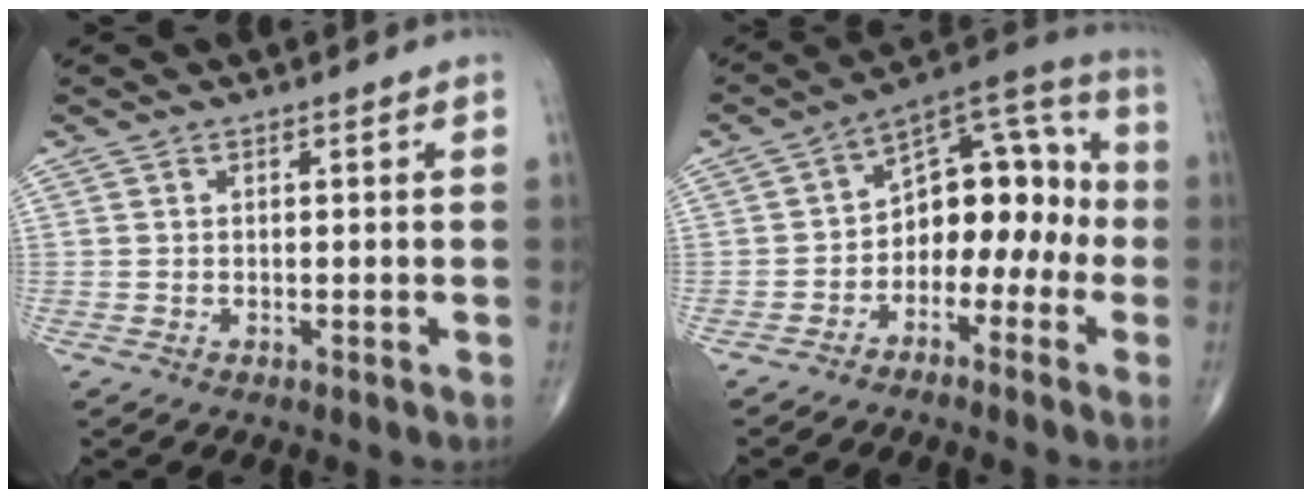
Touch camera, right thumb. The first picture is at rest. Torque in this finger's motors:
{"motor_torque": [-0.15, 0.56, 0.14, -0.10, 0.15]}